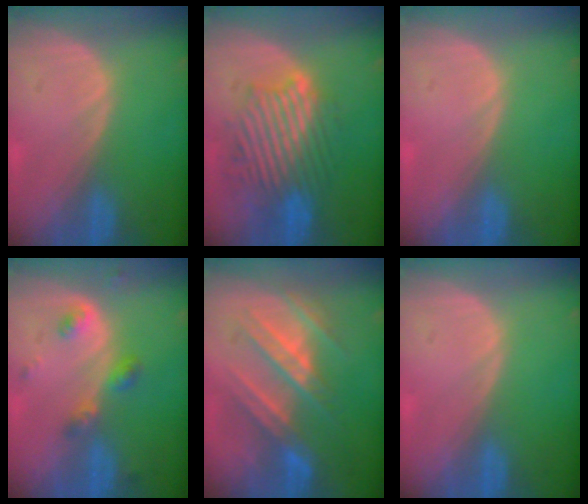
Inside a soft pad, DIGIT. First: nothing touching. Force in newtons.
{"total": 9.8, "press": 9.5, "slide": 2.1}
{"total": 0.0}
{"total": 4.5, "press": 4.0, "slide": 2.0}
{"total": 8.4, "press": 8.4, "slide": 0.1}
{"total": 0.0}